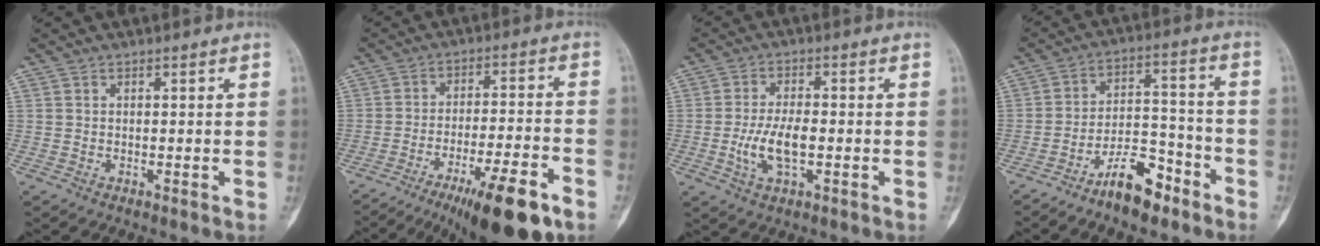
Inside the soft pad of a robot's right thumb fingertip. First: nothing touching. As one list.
[{"total": 16.0, "force": [-9.7, 3.1, 12.3], "torque": [-0.181, 0.042, -0.151]}, {"total": 7.4, "force": [-1.5, 3.2, 6.5], "torque": [-0.132, 0.005, -0.026]}, {"total": 10.2, "force": [-7.2, 4.0, 6.0], "torque": [-0.089, 0.066, -0.129]}]